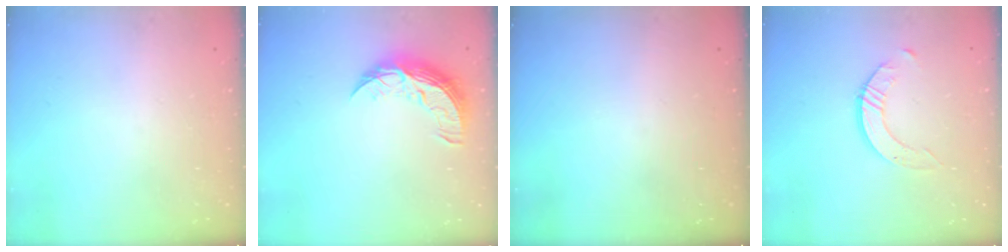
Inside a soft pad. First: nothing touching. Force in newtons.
{"total": 9.7, "press": 9.7, "slide": 0.6}
{"total": 0.0}
{"total": 2.5, "press": 2.5, "slide": 0.3}